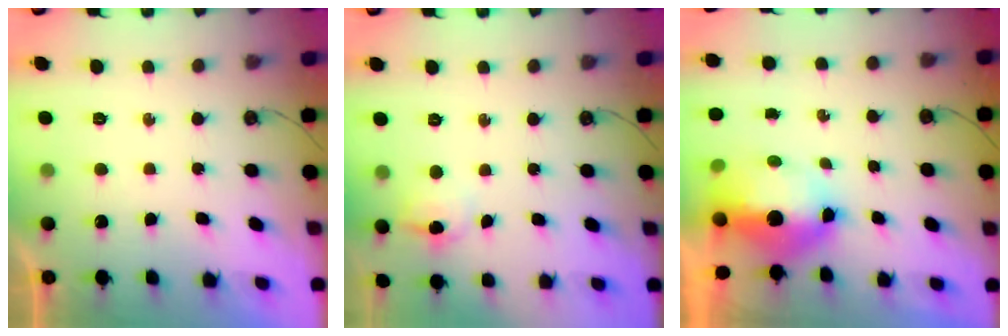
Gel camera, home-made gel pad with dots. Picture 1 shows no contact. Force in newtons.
{"total": 5.2, "press": 4.9, "slide": 1.6}
{"total": 12.8, "press": 9.6, "slide": 8.5}